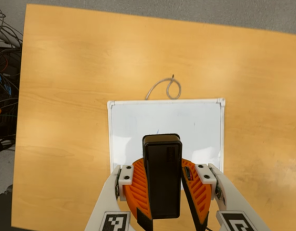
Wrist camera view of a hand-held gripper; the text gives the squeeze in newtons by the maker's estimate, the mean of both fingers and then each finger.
{"total": 9.0, "left": 9.3, "right": 8.7}